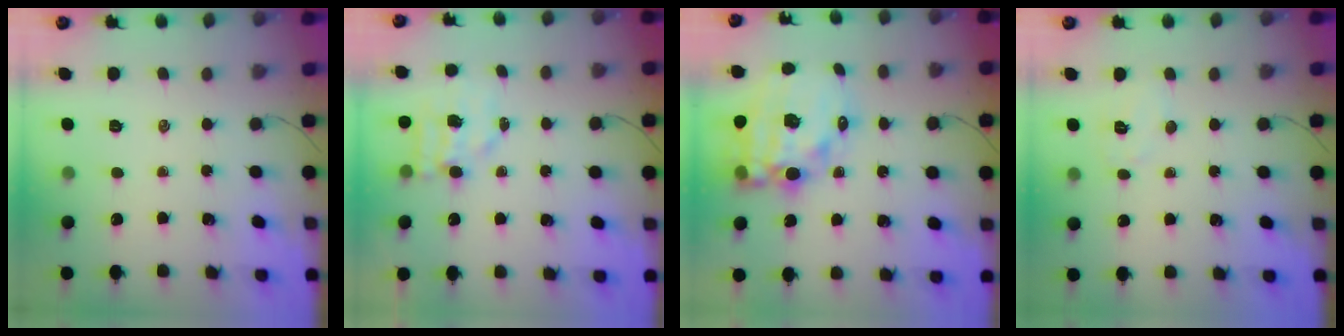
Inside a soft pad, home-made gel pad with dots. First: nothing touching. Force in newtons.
{"total": 4.5, "press": 4.5, "slide": 0.5}
{"total": 16.6, "press": 16.1, "slide": 4.1}
{"total": 3.8, "press": 3.7, "slide": 0.8}